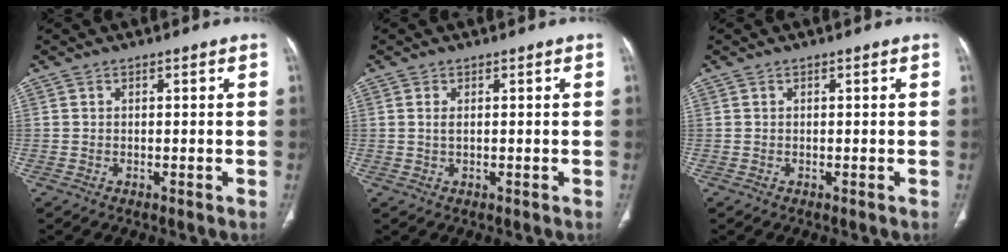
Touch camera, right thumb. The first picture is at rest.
{"total": 1.2, "force": [0.3, 0.5, 1.1], "torque": [-0.027, 0.003, 0.012]}
{"total": 0.0}